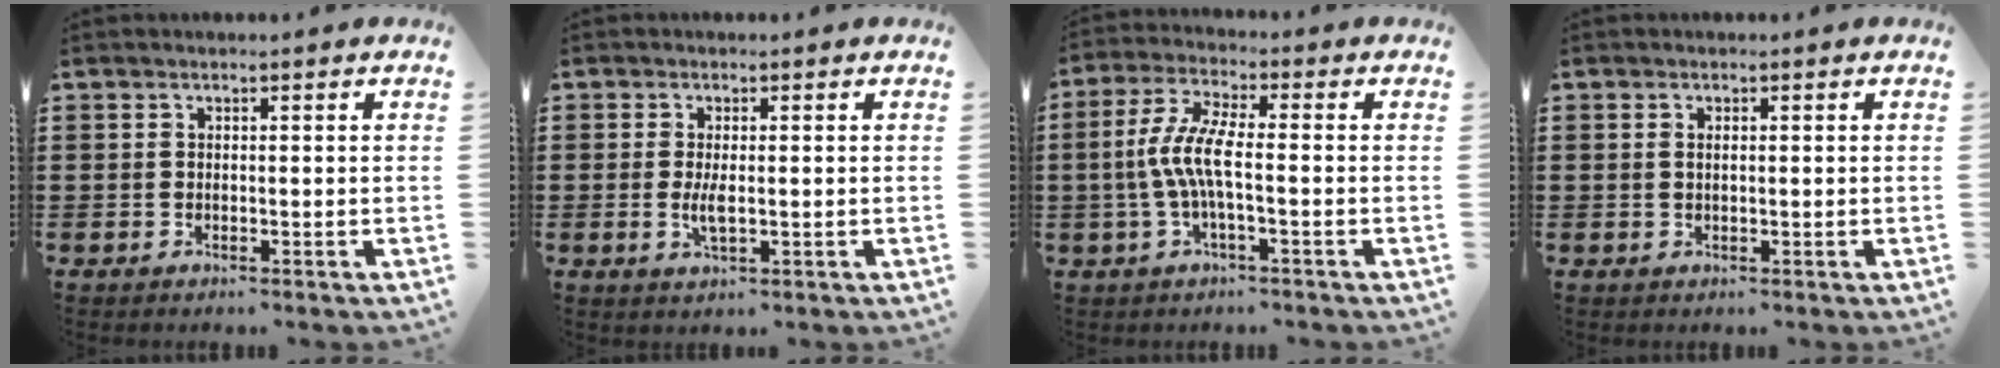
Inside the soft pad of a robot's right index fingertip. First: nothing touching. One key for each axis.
{"total": 2.9, "fx": -0.2, "fy": 0.9, "fz": 2.7, "tx": -0.056, "ty": -0.004, "tz": -0.005}
{"total": 7.0, "fx": -1.3, "fy": 1.4, "fz": 6.7, "tx": -0.162, "ty": -0.016, "tz": -0.034}
{"total": 0.9, "fx": 0.2, "fy": 0.3, "fz": 0.8, "tx": -0.019, "ty": 0.000, "tz": 0.003}